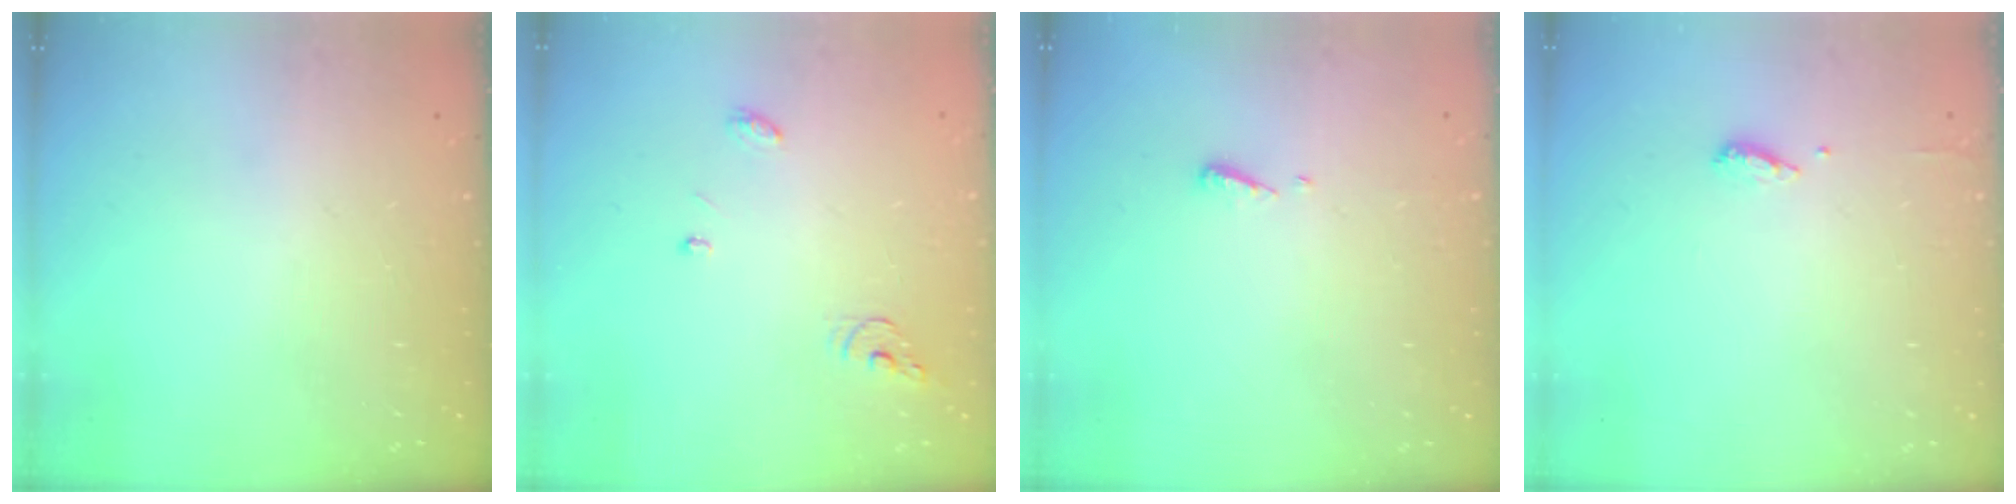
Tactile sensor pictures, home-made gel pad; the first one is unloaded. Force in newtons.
{"total": 4.0, "press": 4.0, "slide": 0.4}
{"total": 4.3, "press": 4.2, "slide": 0.4}
{"total": 6.1, "press": 6.0, "slide": 1.3}